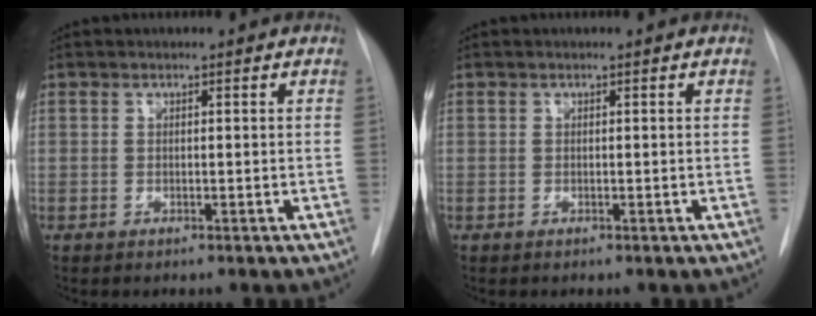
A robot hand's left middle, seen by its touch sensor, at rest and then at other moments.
{"total": 0.0}